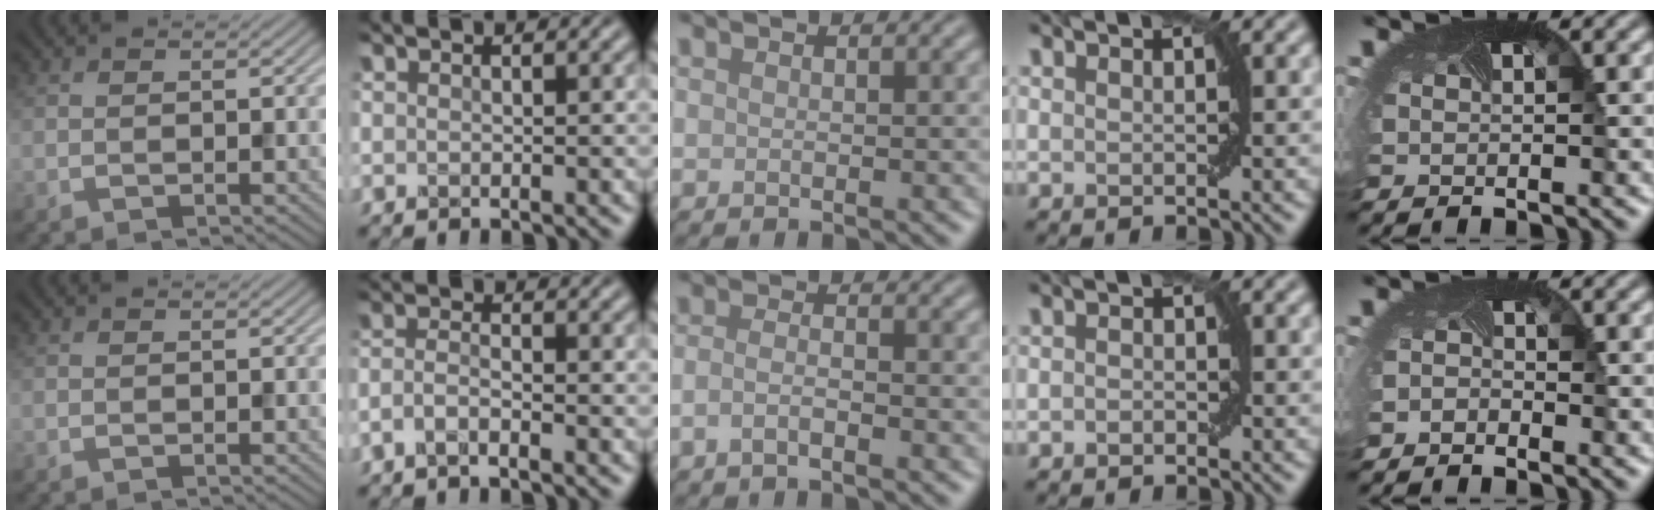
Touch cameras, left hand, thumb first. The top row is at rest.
{"index": {"total": 1.6, "force": [-1.2, 0.3, 1.1], "torque": [-0.025, 0.006, -0.031]}, "middle": {"total": 1.7, "force": [-0.9, 0.5, 1.3], "torque": [-0.026, 0.000, -0.022]}, "ring": {"total": 0.7, "force": [-0.4, 0.4, 0.5], "torque": [-0.008, 0.002, -0.006]}, "little": {"total": 1.0, "force": [-0.8, -0.2, -0.5], "torque": [-0.002, -0.009, -0.018]}}